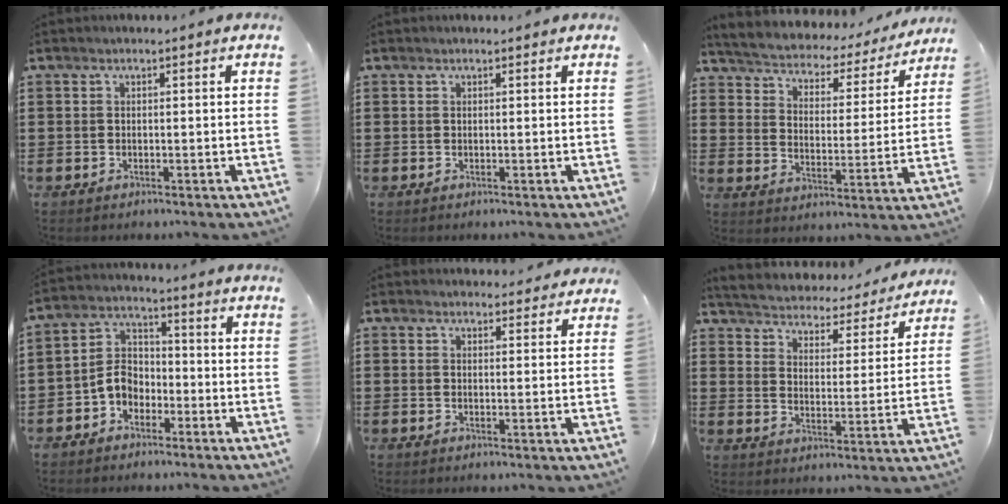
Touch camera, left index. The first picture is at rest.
{"total": 0.0}
{"total": 2.6, "force": [2.5, 0.8, 0.3], "torque": [-0.026, -0.025, 0.031]}
{"total": 5.4, "force": [-3.0, 3.7, 2.5], "torque": [-0.071, 0.009, -0.067]}
{"total": 2.6, "force": [2.6, 0.4, 0.0], "torque": [-0.001, -0.010, 0.047]}
{"total": 3.2, "force": [3.2, 0.3, -0.2], "torque": [-0.021, -0.033, 0.045]}